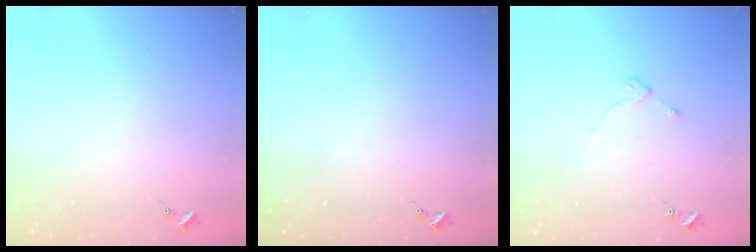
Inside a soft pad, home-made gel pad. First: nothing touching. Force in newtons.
{"total": 0.0}
{"total": 4.3, "press": 4.2, "slide": 0.6}